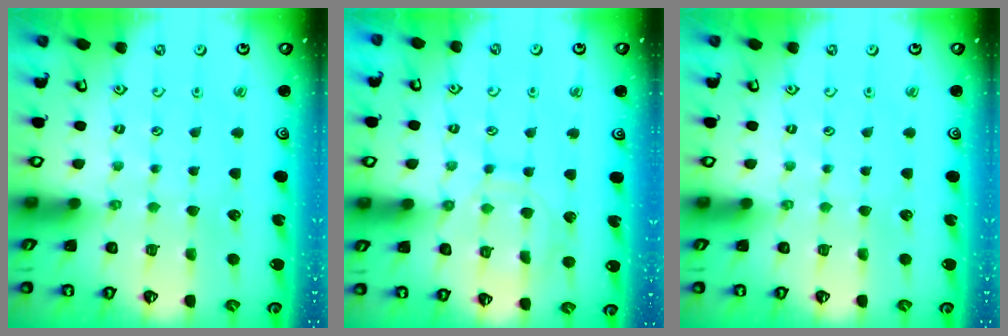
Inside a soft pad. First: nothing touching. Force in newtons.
{"total": 9.7, "press": 9.7, "slide": 0.8}
{"total": 0.0}